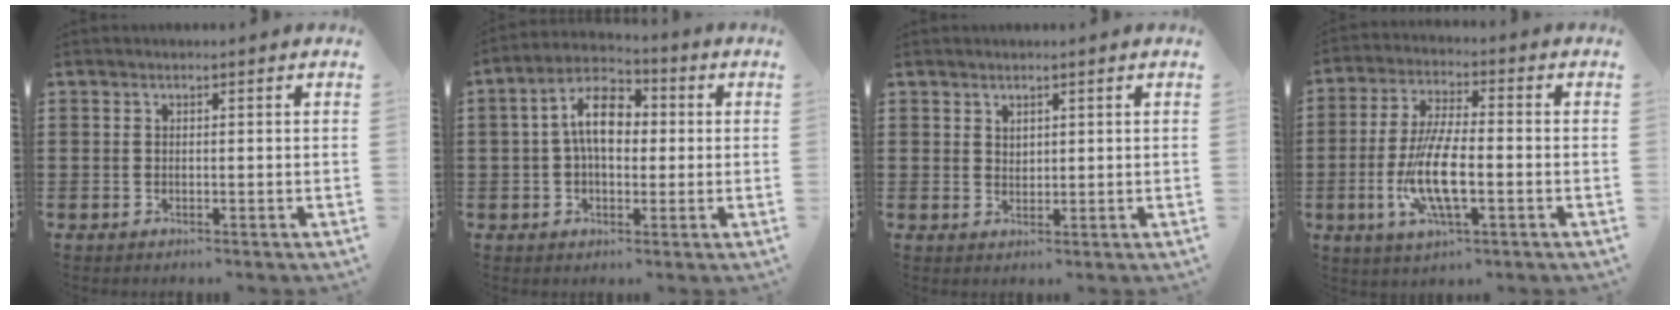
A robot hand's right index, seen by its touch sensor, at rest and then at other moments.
{"total": 8.5, "force": [0.8, 4.9, 6.9], "torque": [-0.135, 0.015, 0.008]}
{"total": 1.5, "force": [1.3, 0.8, 0.2], "torque": [-0.004, 0.002, 0.025]}
{"total": 9.9, "force": [-2.6, 3.2, 9.0], "torque": [-0.202, -0.015, -0.055]}